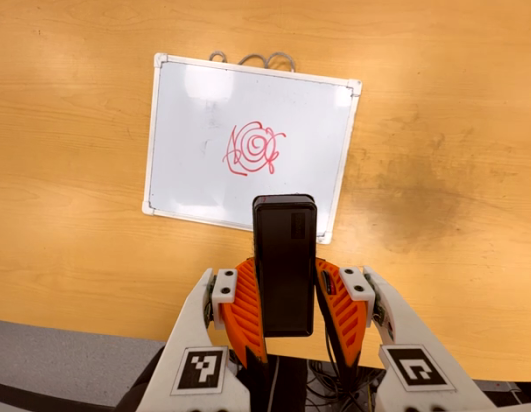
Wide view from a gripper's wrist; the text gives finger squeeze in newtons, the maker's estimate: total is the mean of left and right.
{"total": 4.2, "left": 3.0, "right": 5.4}